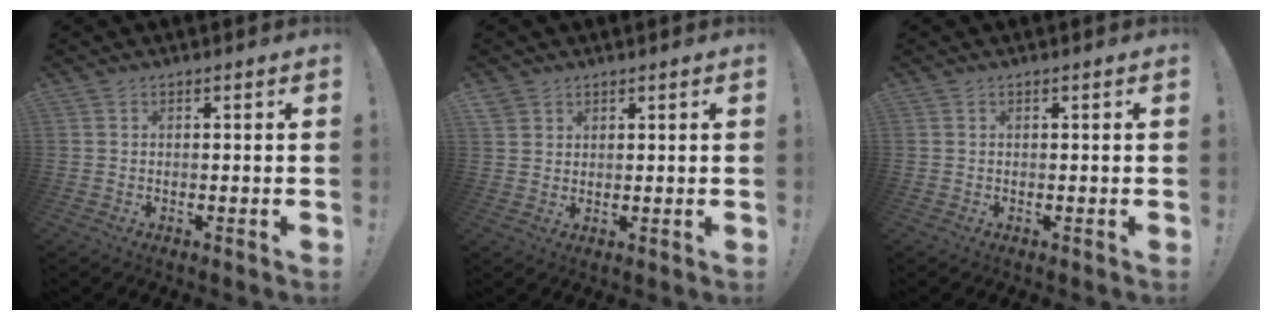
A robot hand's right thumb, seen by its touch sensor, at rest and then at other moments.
{"total": 2.9, "force": [2.3, 1.6, 0.5], "torque": [-0.011, -0.011, 0.044]}
{"total": 0.0}